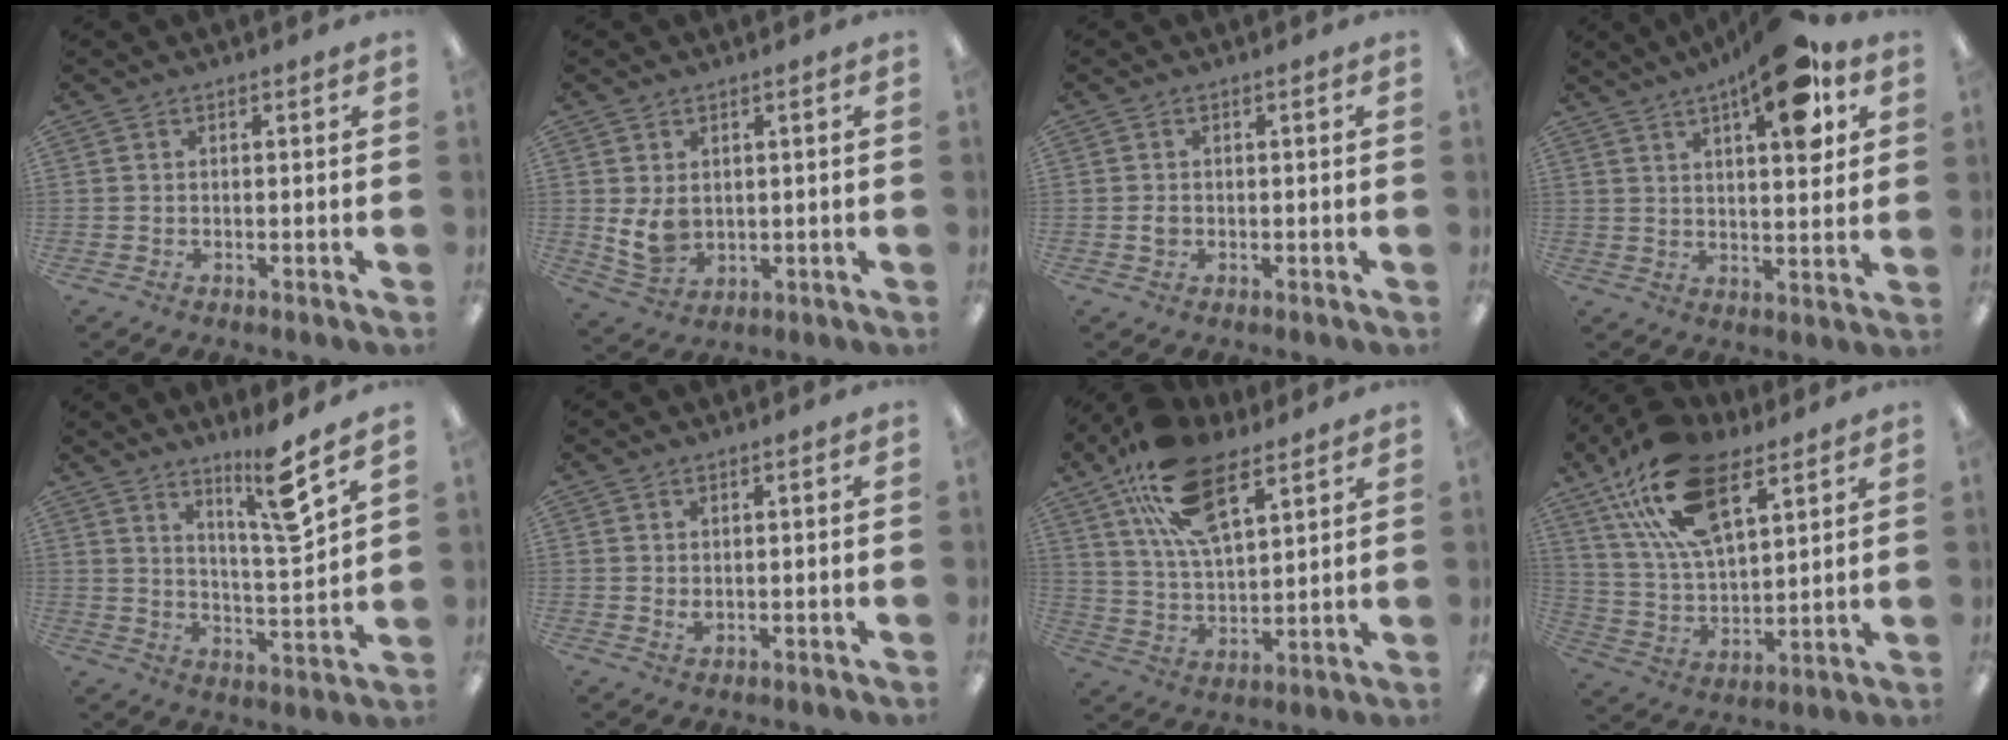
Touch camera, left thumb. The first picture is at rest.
{"total": 5.9, "force": [1.2, 4.4, 3.8], "torque": [-0.077, -0.010, 0.022]}
{"total": 1.4, "force": [-0.2, 1.1, 1.0], "torque": [-0.019, 0.004, -0.005]}
{"total": 15.7, "force": [8.6, 5.2, 12.0], "torque": [-0.161, -0.044, 0.132]}
{"total": 11.8, "force": [8.4, 1.3, 8.3], "torque": [-0.135, -0.049, 0.133]}
{"total": 1.6, "force": [0.5, 0.8, 1.3], "torque": [-0.026, 0.000, 0.009]}
{"total": 19.5, "force": [11.4, 9.3, 12.9], "torque": [-0.231, -0.033, 0.201]}
{"total": 21.2, "force": [11.9, 10.7, 13.8], "torque": [-0.264, -0.034, 0.214]}